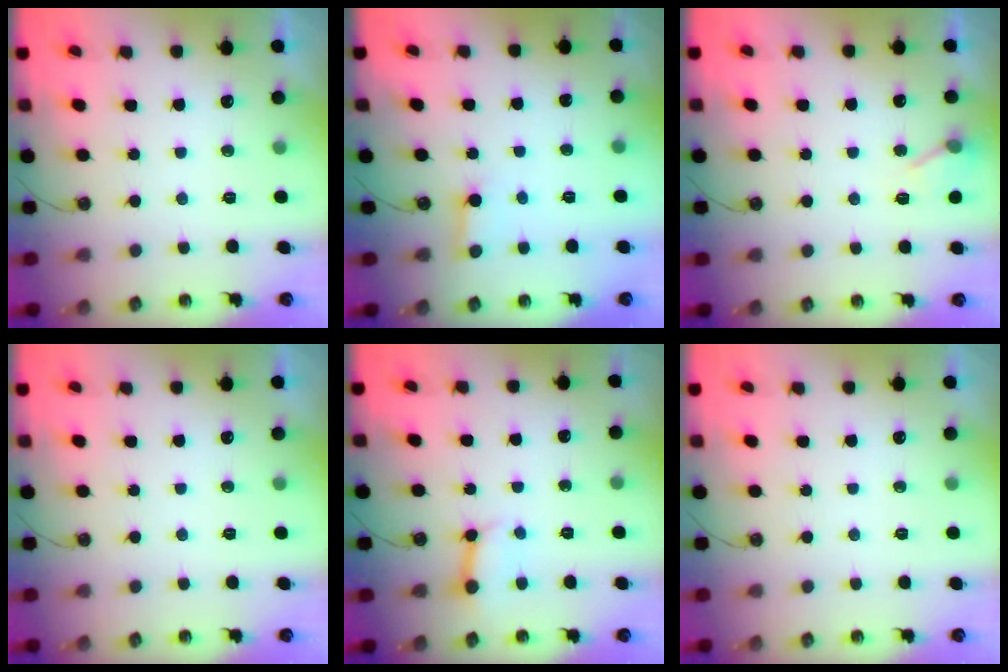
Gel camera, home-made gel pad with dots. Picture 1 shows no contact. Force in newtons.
{"total": 2.7, "press": 2.7, "slide": 0.1}
{"total": 5.4, "press": 5.4, "slide": 0.7}
{"total": 0.0}
{"total": 4.9, "press": 4.9, "slide": 0.7}
{"total": 0.0}